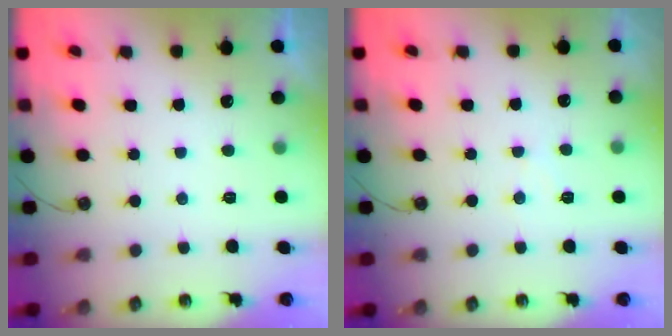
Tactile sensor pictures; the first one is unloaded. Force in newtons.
{"total": 4.7, "press": 4.7, "slide": 0.6}